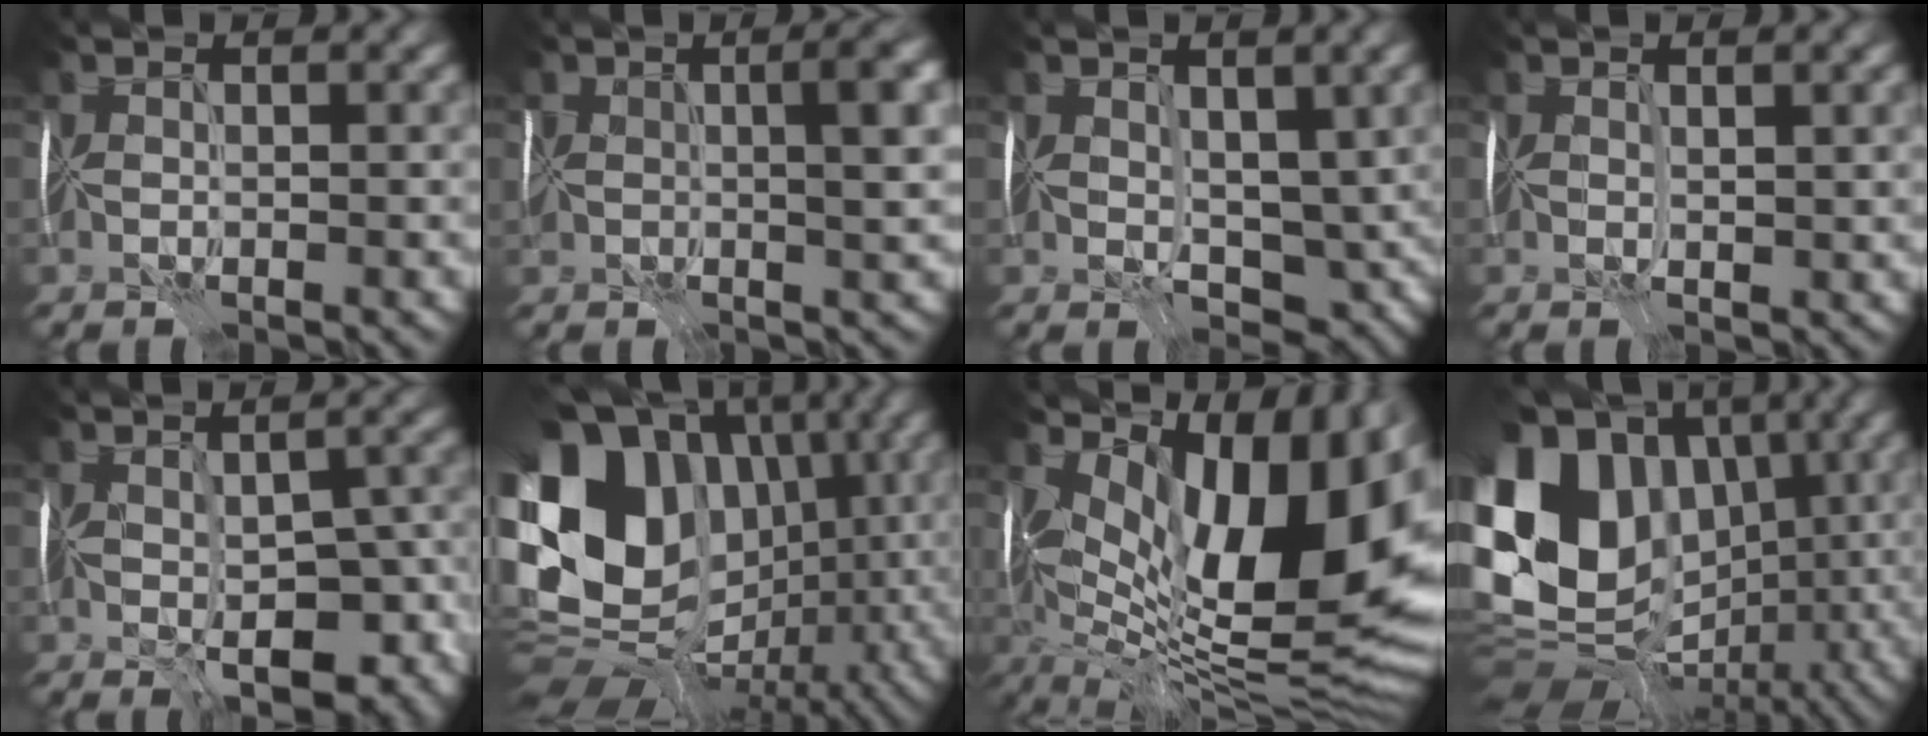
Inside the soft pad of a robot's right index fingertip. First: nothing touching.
{"total": 5.0, "force": [0.6, 1.9, 4.6], "torque": [-0.050, 0.012, 0.011]}
{"total": 6.1, "force": [-0.3, 4.1, 4.5], "torque": [-0.078, -0.015, 0.009]}
{"total": 0.9, "force": [0.1, 0.1, 0.9], "torque": [-0.020, 0.002, 0.006]}
{"total": 10.2, "force": [-3.6, 5.2, 8.0], "torque": [-0.127, -0.018, -0.033]}
{"total": 17.6, "force": [1.6, 14.3, 10.1], "torque": [-0.209, 0.023, 0.046]}
{"total": 16.4, "force": [3.0, 8.0, 14.1], "torque": [-0.212, 0.011, 0.061]}
{"total": 15.8, "force": [0.7, 13.0, 9.0], "torque": [-0.199, 0.021, 0.018]}